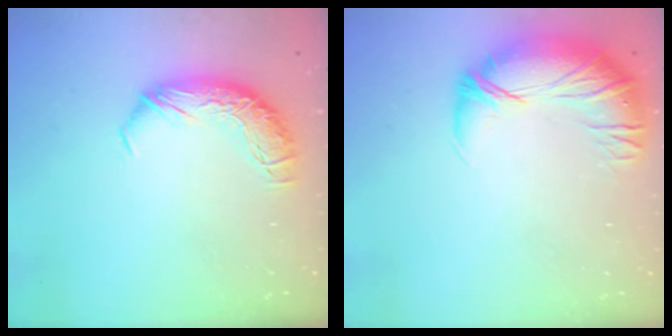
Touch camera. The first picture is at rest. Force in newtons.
{"total": 2.7, "press": 0.4, "slide": 2.7}